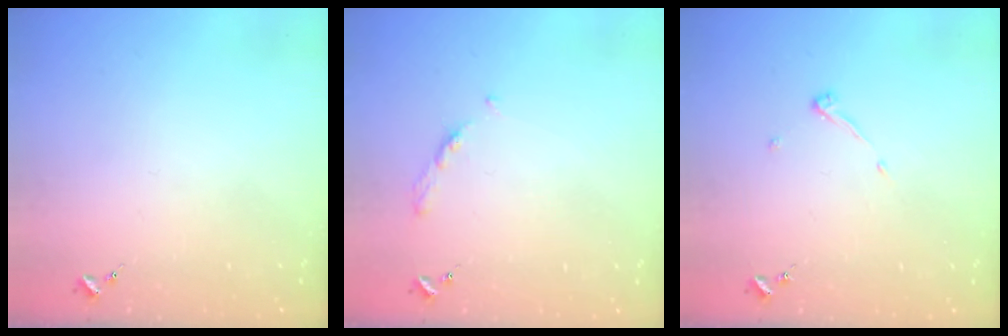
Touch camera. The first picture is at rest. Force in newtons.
{"total": 4.1, "press": 4.1, "slide": 0.5}
{"total": 3.8, "press": 3.8, "slide": 0.6}